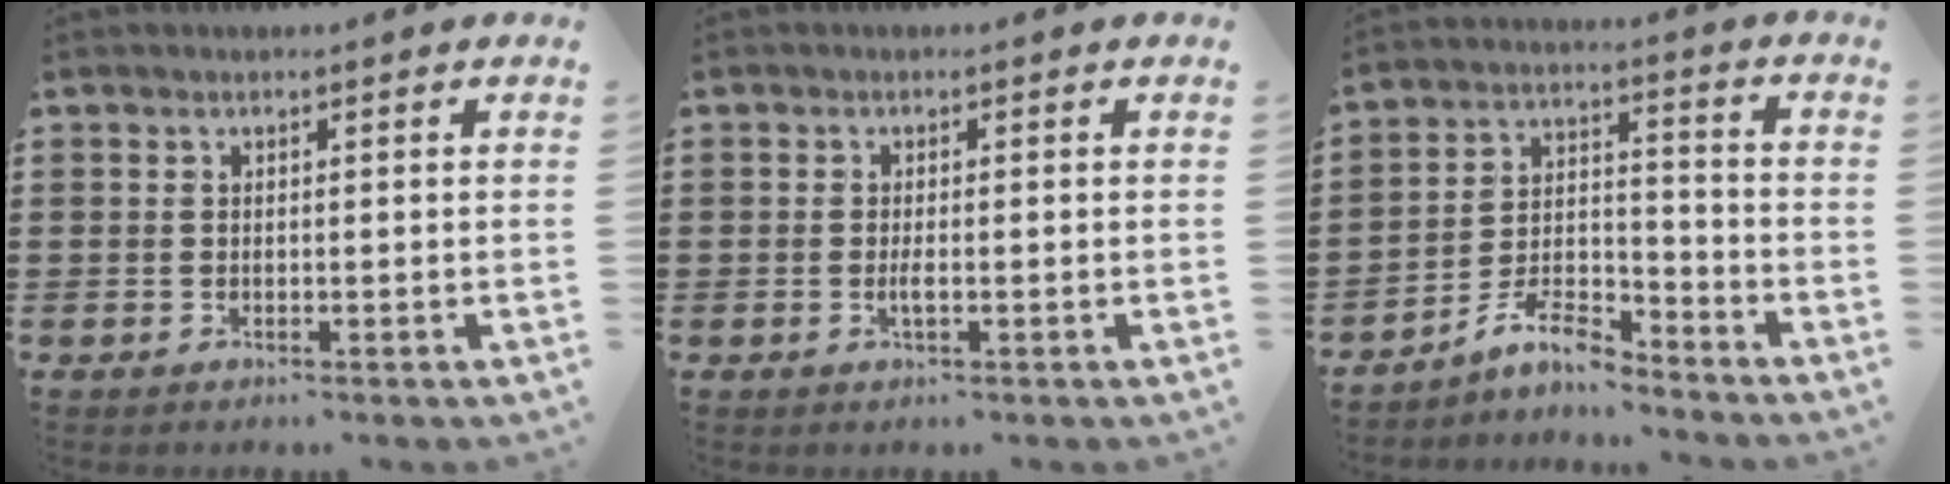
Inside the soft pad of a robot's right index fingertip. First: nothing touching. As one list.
[{"total": 1.7, "force": [-0.5, 0.3, 1.5], "torque": [-0.036, -0.004, -0.012]}, {"total": 7.7, "force": [-6.7, 1.9, 3.3], "torque": [-0.069, 0.009, -0.129]}]